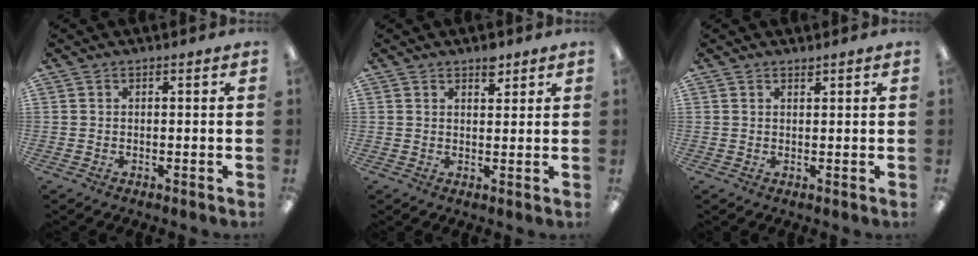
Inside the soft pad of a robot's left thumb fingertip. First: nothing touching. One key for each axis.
{"total": 3.8, "fx": 2.9, "fy": 1.7, "fz": 1.8, "tx": -0.008, "ty": -0.017, "tz": 0.045}
{"total": 1.1, "fx": 1.1, "fy": 0.2, "fz": 0.2, "tx": -0.005, "ty": -0.001, "tz": 0.020}